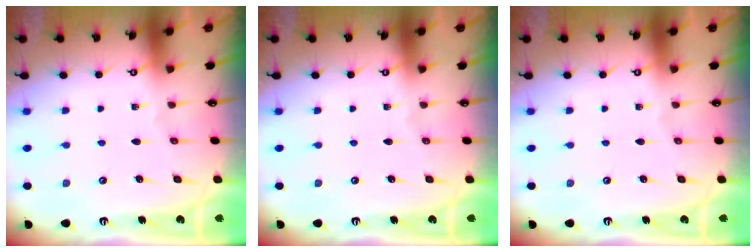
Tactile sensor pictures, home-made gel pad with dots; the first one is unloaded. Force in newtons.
{"total": 0.0}
{"total": 0.0}